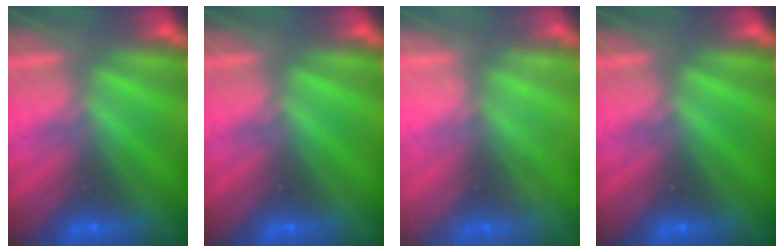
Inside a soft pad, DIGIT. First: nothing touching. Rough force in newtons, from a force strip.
{"total": 0.0}
{"total": 2.1}
{"total": 0.0}